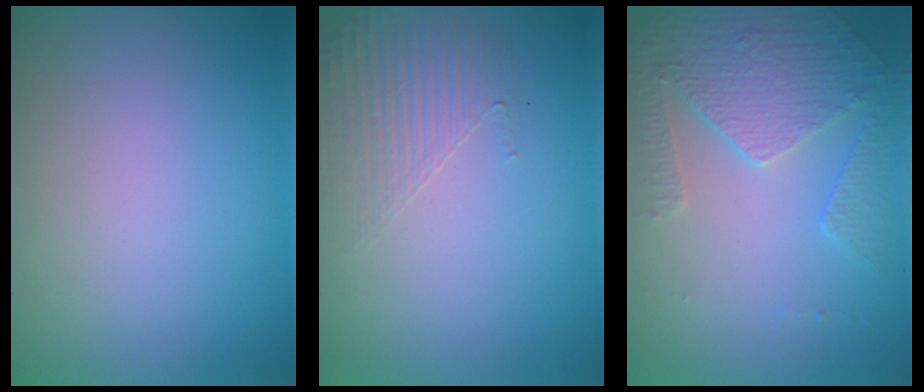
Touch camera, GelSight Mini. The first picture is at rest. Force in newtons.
{"total": 1.7, "press": 0.9, "slide": 1.4}
{"total": 4.1, "press": 3.4, "slide": 2.2}